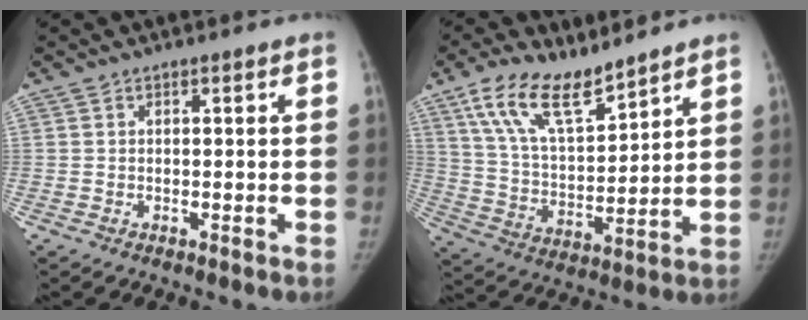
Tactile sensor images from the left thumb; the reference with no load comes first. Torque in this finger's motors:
{"motor_torque": [0.32, 0.38, 0.29, -0.44, 0.09]}